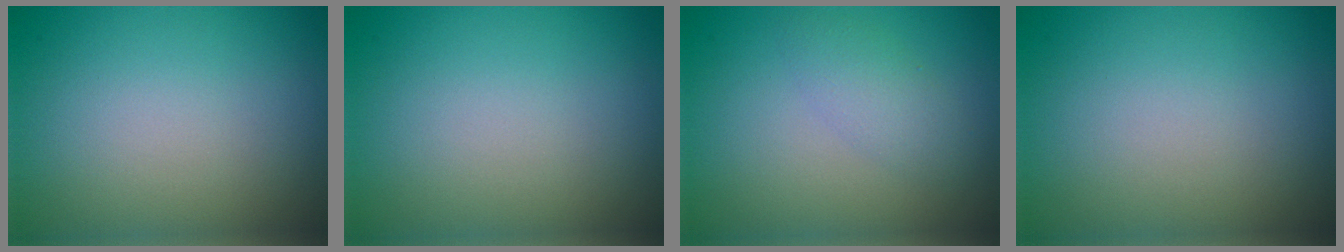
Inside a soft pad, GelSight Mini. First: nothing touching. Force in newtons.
{"total": 0.0}
{"total": 2.0, "press": 2.0, "slide": 0.1}
{"total": 0.0}